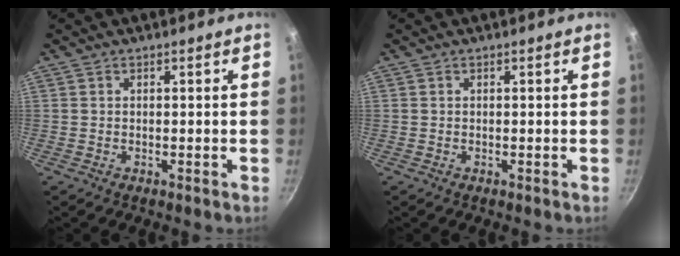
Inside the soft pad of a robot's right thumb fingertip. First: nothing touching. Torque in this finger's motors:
{"motor_torque": [-0.02, -0.02, 0.02, 0.01, 0.00]}